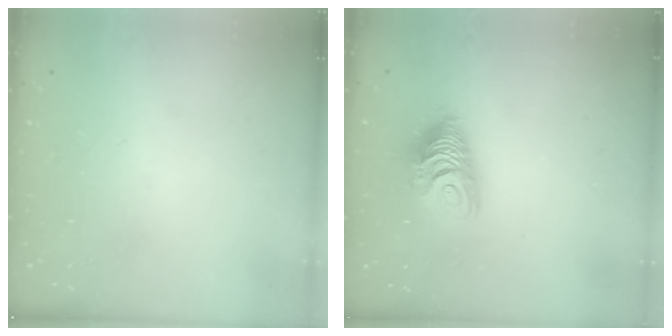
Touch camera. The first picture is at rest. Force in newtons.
{"total": 10.2, "press": 10.2, "slide": 0.9}